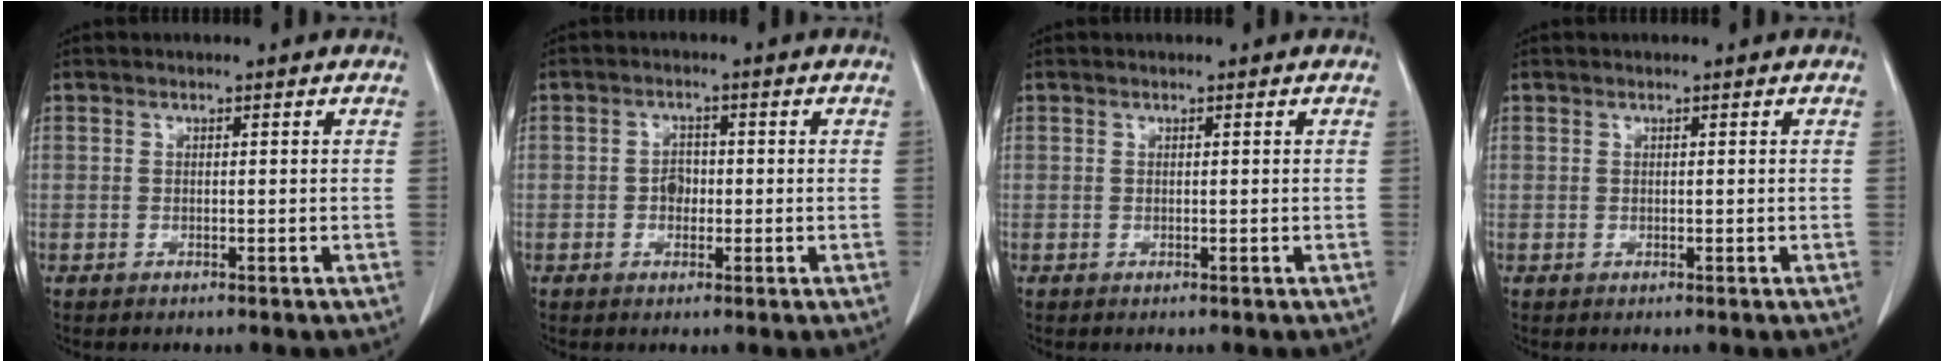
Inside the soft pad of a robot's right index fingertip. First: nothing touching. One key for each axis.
{"total": 2.2, "fx": -0.4, "fy": 1.7, "fz": 1.4, "tx": -0.016, "ty": 0.009, "tz": -0.005}
{"total": 0.0}
{"total": 0.0}